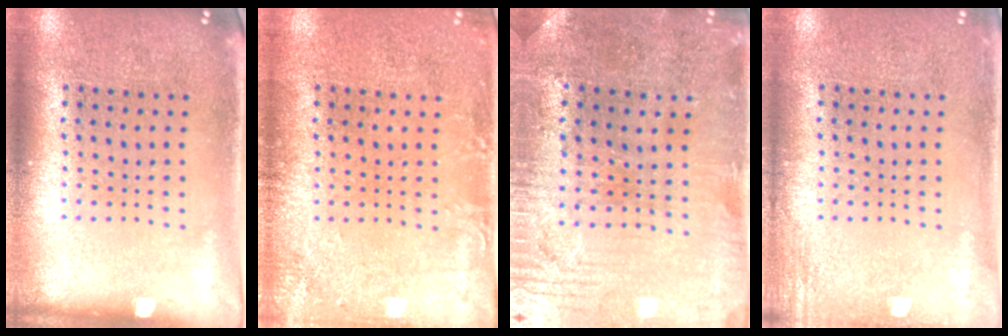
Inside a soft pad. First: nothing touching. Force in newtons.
{"total": 1.9, "press": 1.9, "slide": 0.2}
{"total": 0.9, "press": 0.7, "slide": 0.6}
{"total": 1.4, "press": 1.4, "slide": 0.2}